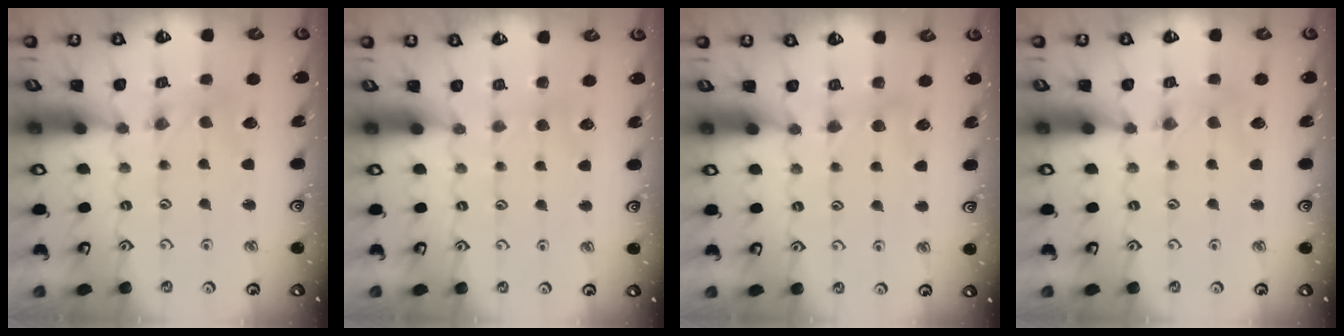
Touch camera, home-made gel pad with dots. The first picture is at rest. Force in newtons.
{"total": 2.4, "press": 2.4, "slide": 0.4}
{"total": 5.7, "press": 5.7, "slide": 0.8}
{"total": 1.6, "press": 1.5, "slide": 0.2}